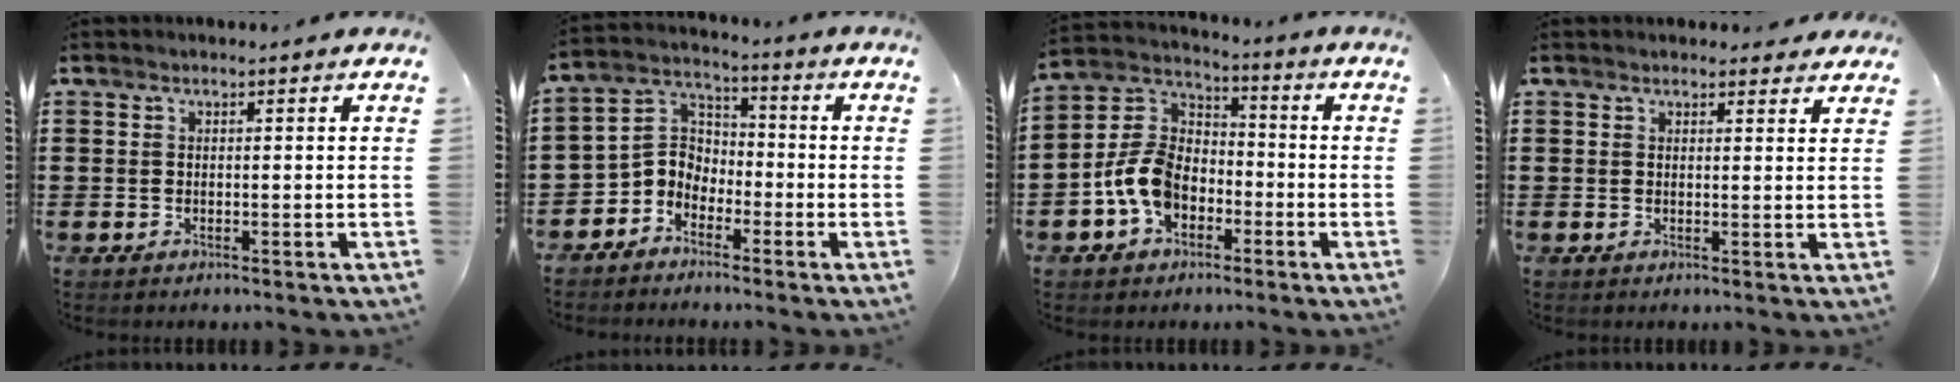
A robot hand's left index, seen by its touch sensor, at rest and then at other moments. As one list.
[{"total": 4.8, "force": [-2.8, 3.8, 0.8], "torque": [-0.041, 0.006, -0.065]}, {"total": 9.1, "force": [-3.5, 6.4, 5.5], "torque": [-0.166, -0.001, -0.079]}, {"total": 1.9, "force": [1.7, 0.6, 0.2], "torque": [-0.001, 0.001, 0.032]}]